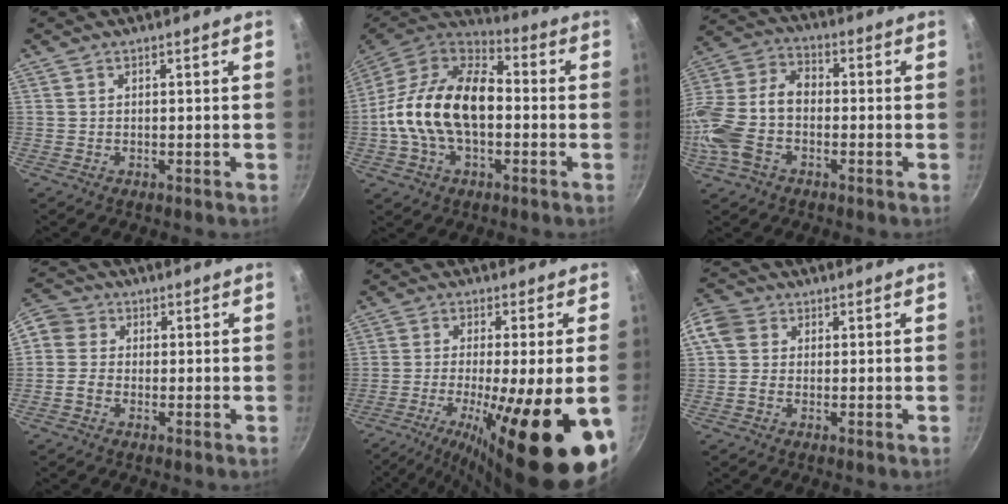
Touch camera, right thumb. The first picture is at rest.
{"total": 20.8, "force": [-1.5, 12.7, 16.4], "torque": [-0.271, 0.038, -0.041]}
{"total": 15.8, "force": [-4.1, 10.2, 11.4], "torque": [-0.225, 0.039, -0.098]}
{"total": 6.1, "force": [-0.9, 5.4, 2.6], "torque": [-0.031, 0.017, -0.038]}
{"total": 22.0, "force": [-8.5, 3.8, 20.0], "torque": [-0.310, -0.014, -0.130]}
{"total": 6.7, "force": [0.6, 5.8, 3.4], "torque": [-0.063, 0.016, -0.003]}